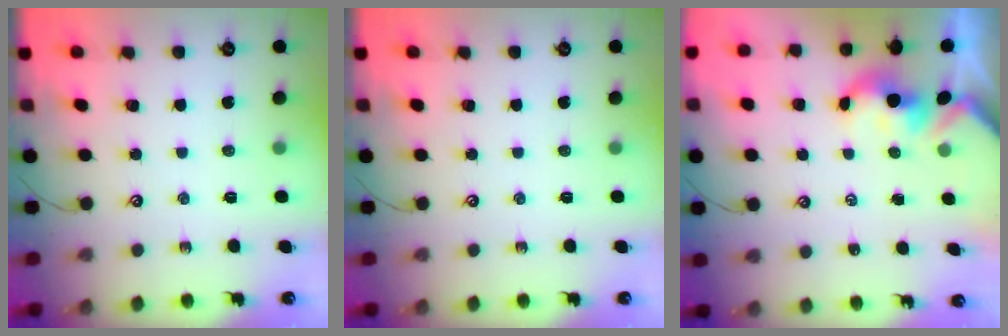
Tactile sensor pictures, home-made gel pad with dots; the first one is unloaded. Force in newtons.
{"total": 0.0}
{"total": 1.8, "press": 1.8, "slide": 0.2}